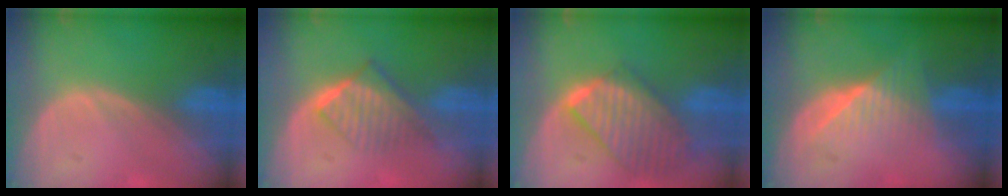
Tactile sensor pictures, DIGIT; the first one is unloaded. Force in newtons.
{"total": 6.5, "press": 5.5, "slide": 3.4}
{"total": 9.7, "press": 8.4, "slide": 4.9}
{"total": 6.3, "press": 6.0, "slide": 2.1}